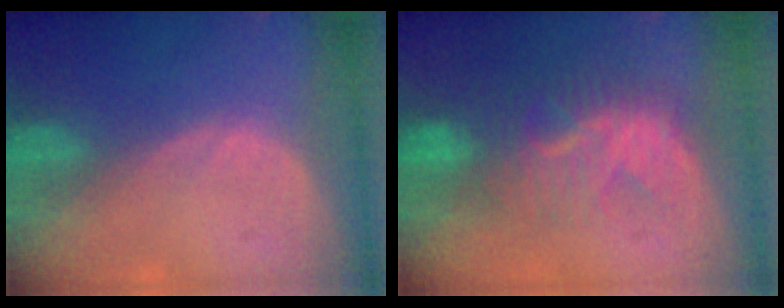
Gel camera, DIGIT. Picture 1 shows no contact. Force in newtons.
{"total": 8.4, "press": 7.9, "slide": 2.6}